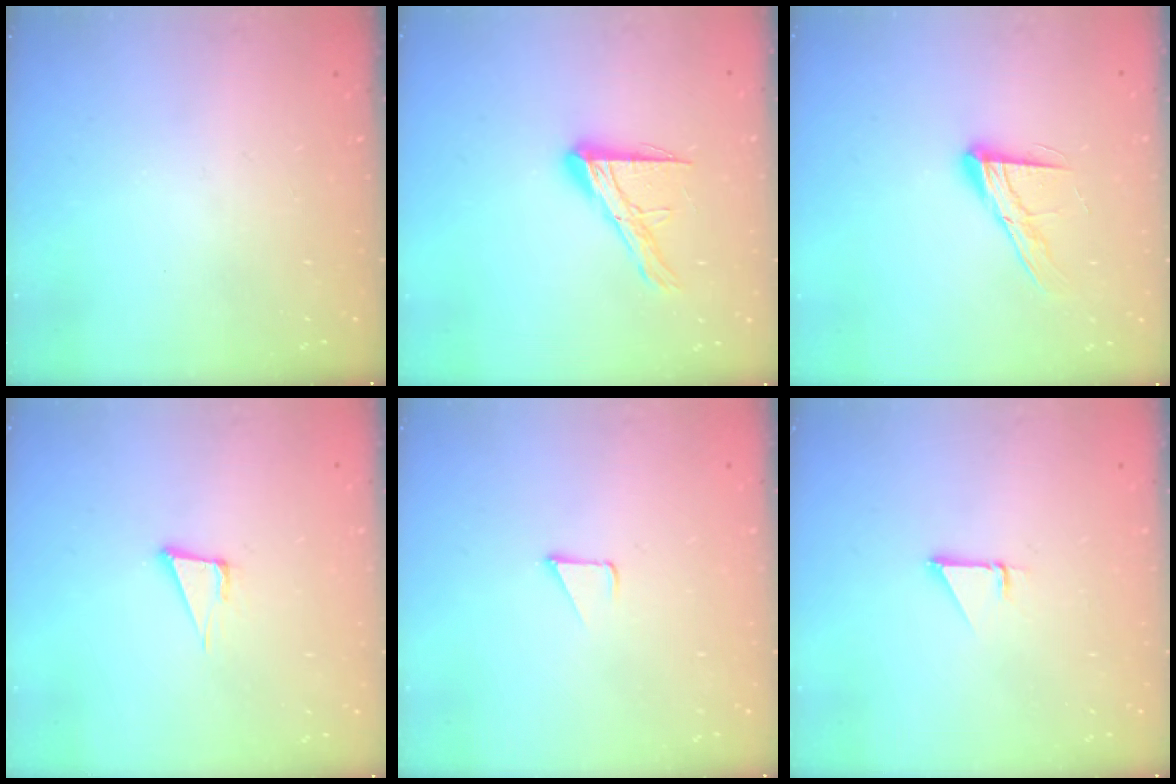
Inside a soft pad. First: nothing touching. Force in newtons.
{"total": 12.0, "press": 12.0, "slide": 0.9}
{"total": 12.4, "press": 12.3, "slide": 1.4}
{"total": 5.1, "press": 4.3, "slide": 2.8}
{"total": 1.7, "press": 1.7, "slide": 0.1}
{"total": 0.9, "press": 0.9, "slide": 0.1}